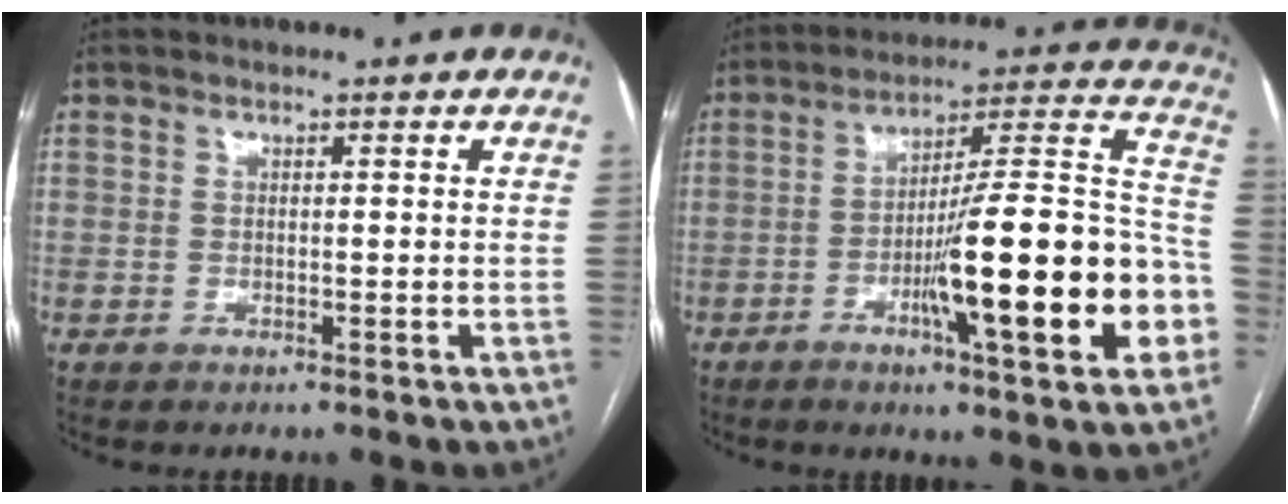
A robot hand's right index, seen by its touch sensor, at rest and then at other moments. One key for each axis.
{"total": 22.5, "fx": -6.9, "fy": 2.3, "fz": 21.2, "tx": -0.271, "ty": 0.012, "tz": -0.101}